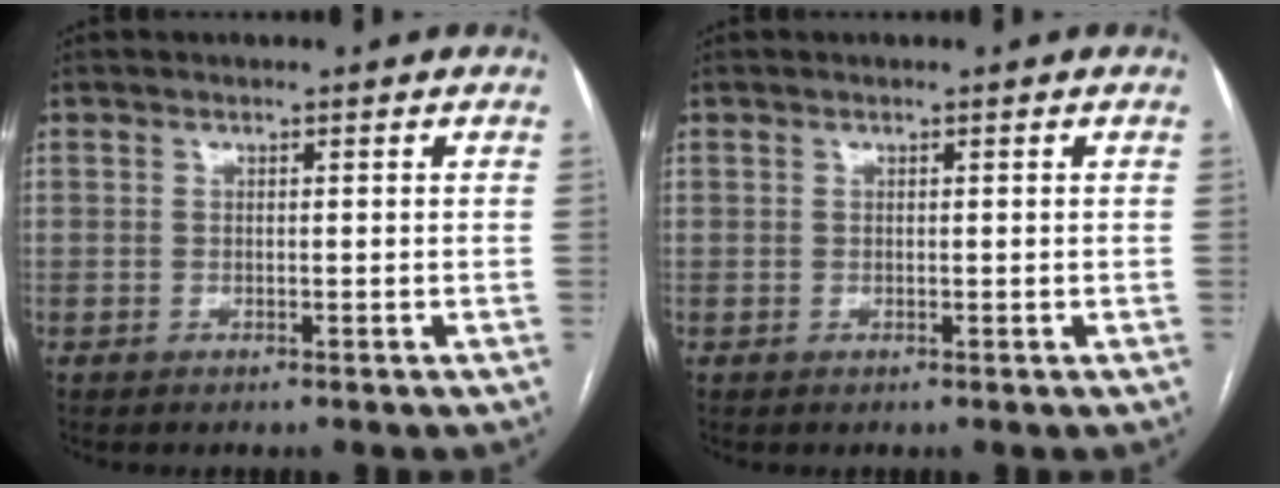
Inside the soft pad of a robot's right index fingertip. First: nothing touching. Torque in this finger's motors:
{"motor_torque": [0.02, 0.02, 0.00, 0.00]}